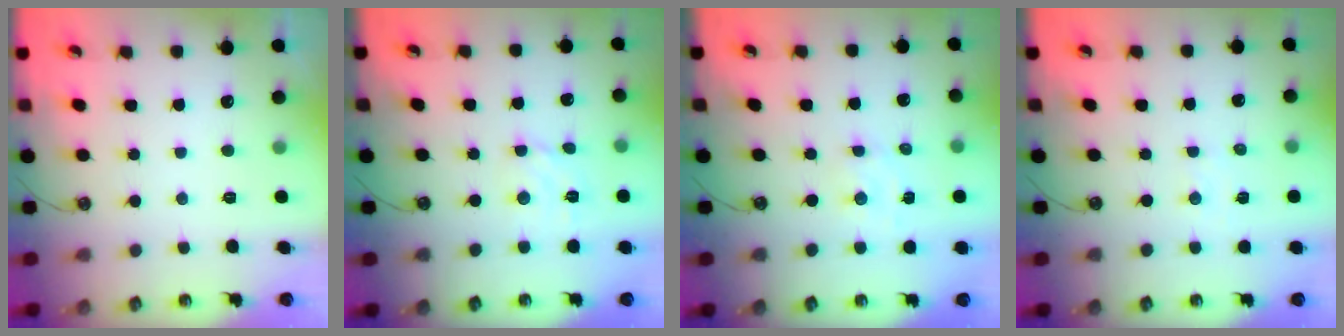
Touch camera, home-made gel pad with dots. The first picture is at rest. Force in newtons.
{"total": 3.2, "press": 3.2, "slide": 0.1}
{"total": 2.1, "press": 2.0, "slide": 0.3}
{"total": 2.3, "press": 2.3, "slide": 0.3}